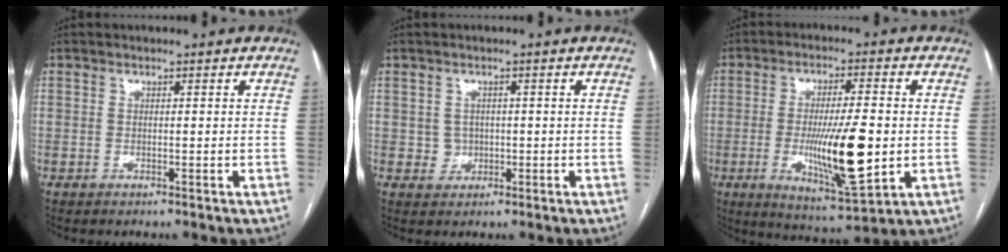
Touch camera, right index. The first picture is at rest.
{"total": 2.1, "force": [-0.1, 2.1, 0.5], "torque": [-0.003, 0.004, 0.002]}
{"total": 13.8, "force": [-2.0, 2.3, 13.5], "torque": [-0.235, -0.020, -0.026]}